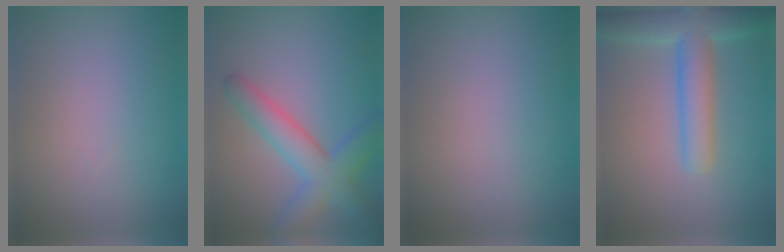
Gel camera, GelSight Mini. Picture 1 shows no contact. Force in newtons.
{"total": 5.3, "press": 5.3, "slide": 0.1}
{"total": 0.0}
{"total": 5.9, "press": 5.9, "slide": 0.3}